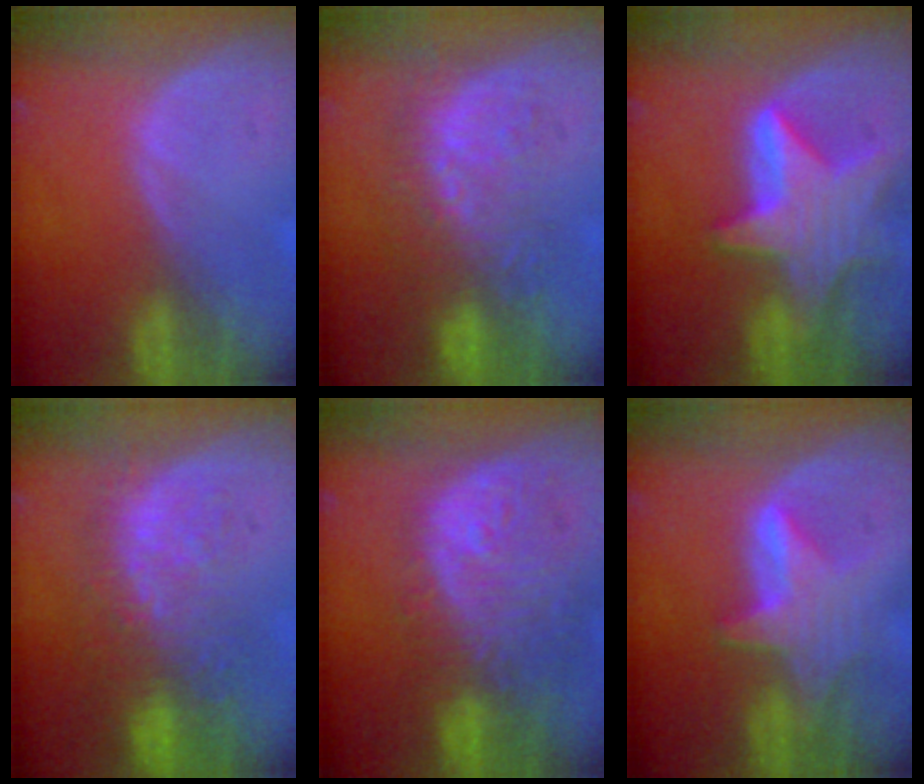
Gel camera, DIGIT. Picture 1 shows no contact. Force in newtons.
{"total": 8.8, "press": 8.6, "slide": 1.9}
{"total": 9.5, "press": 9.5, "slide": 0.6}
{"total": 11.0, "press": 9.6, "slide": 5.5}
{"total": 12.1, "press": 10.8, "slide": 5.6}
{"total": 6.3, "press": 6.1, "slide": 1.7}